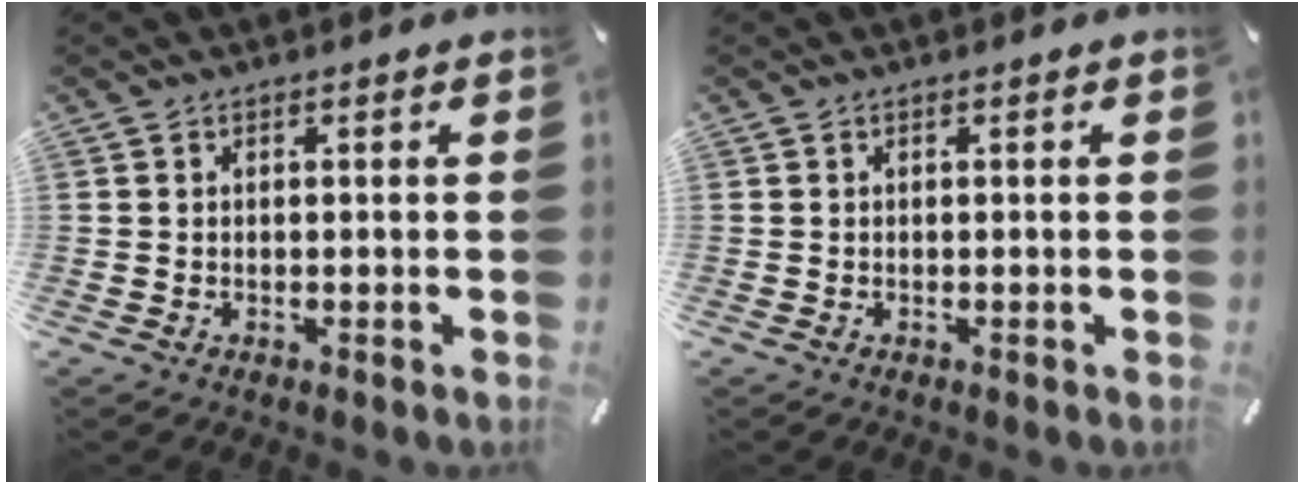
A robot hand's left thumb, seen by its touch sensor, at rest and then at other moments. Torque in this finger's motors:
{"motor_torque": [-0.02, 0.01, -0.04, 0.11, 0.01]}